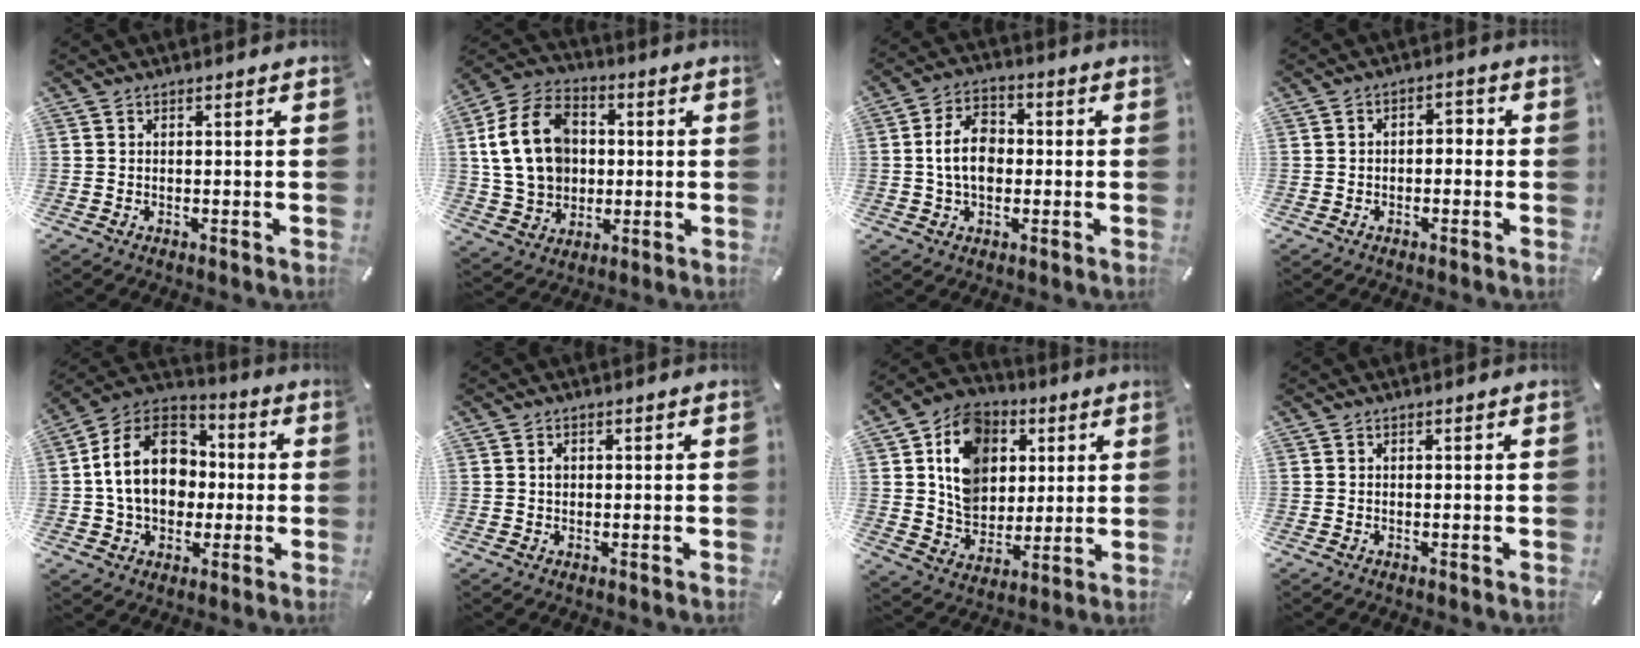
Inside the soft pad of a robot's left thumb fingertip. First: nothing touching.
{"total": 16.5, "force": [1.2, 13.3, 9.5], "torque": [-0.205, 0.016, 0.026]}
{"total": 9.4, "force": [-0.2, 6.6, 6.7], "torque": [-0.128, 0.007, -0.007]}
{"total": 2.8, "force": [-1.7, 1.6, 1.4], "torque": [-0.026, 0.015, -0.036]}
{"total": 17.5, "force": [-0.5, 14.0, 10.4], "torque": [-0.216, 0.022, -0.009]}
{"total": 0.9, "force": [0.2, 0.8, 0.5], "torque": [-0.003, -0.002, 0.001]}
{"total": 14.2, "force": [3.8, 12.0, 6.6], "torque": [-0.126, -0.008, 0.076]}
{"total": 0.0}